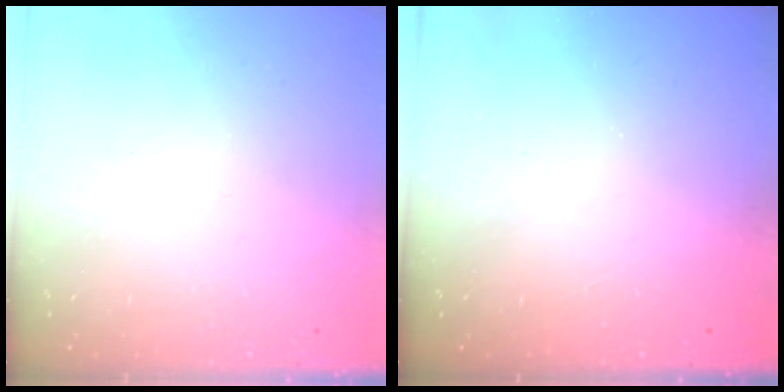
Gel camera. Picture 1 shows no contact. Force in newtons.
{"total": 0.6, "press": 0.5, "slide": 0.2}